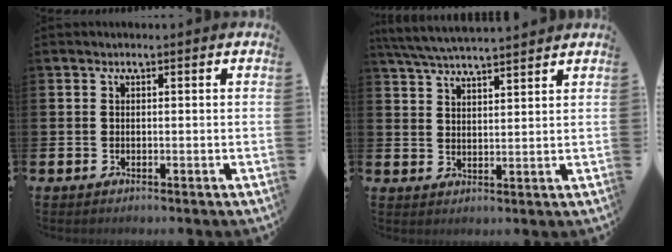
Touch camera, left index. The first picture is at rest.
{"total": 5.5, "force": [5.3, 0.2, 1.4], "torque": [-0.045, -0.023, 0.096]}